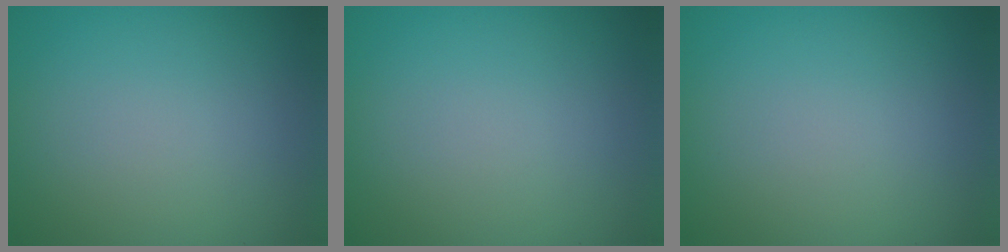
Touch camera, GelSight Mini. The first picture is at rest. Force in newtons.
{"total": 0.0}
{"total": 0.0}